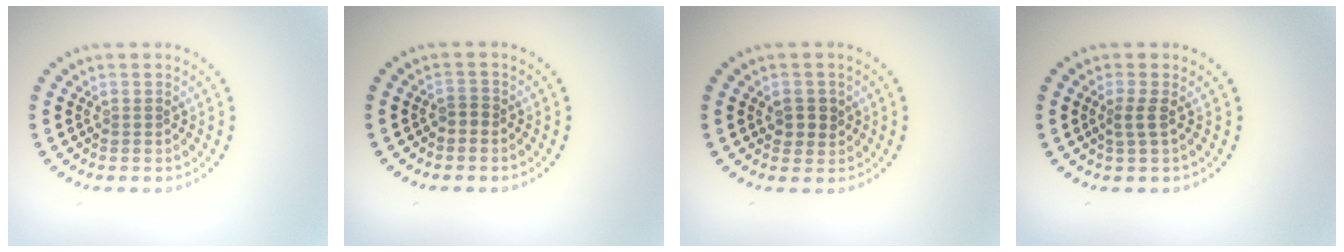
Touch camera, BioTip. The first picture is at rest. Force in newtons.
{"total": 0.8, "press": 0.6, "slide": 0.5}
{"total": 2.0, "press": 2.0, "slide": 0.5}
{"total": 1.4, "press": 1.0, "slide": 1.0}